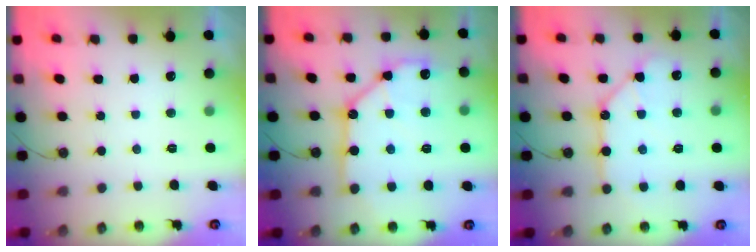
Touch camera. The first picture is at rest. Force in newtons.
{"total": 16.3, "press": 16.2, "slide": 2.2}
{"total": 9.9, "press": 9.9, "slide": 1.1}